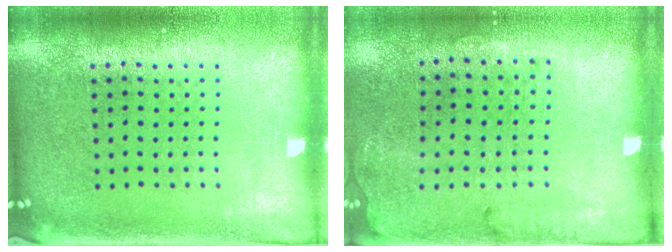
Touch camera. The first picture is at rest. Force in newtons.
{"total": 1.7, "press": 1.2, "slide": 1.2}